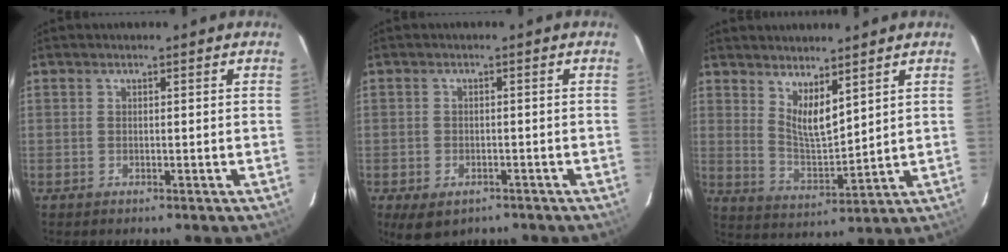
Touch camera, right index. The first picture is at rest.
{"total": 5.6, "force": [-3.3, 3.5, 2.9], "torque": [-0.060, -0.015, -0.043]}
{"total": 7.0, "force": [4.7, 2.1, 4.8], "torque": [-0.081, -0.016, 0.090]}